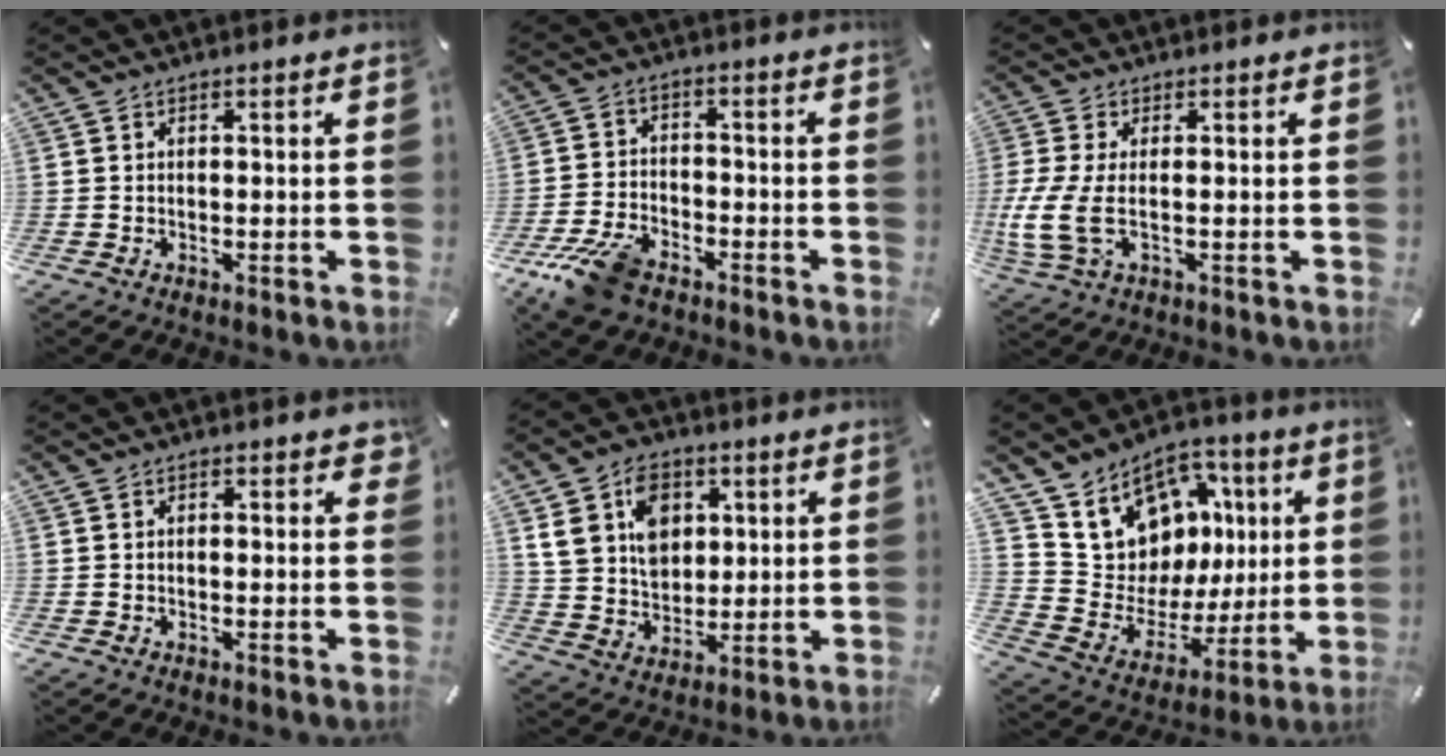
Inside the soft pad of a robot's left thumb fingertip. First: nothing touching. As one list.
[{"total": 9.8, "force": [-6.9, 4.8, 5.1], "torque": [-0.108, 0.029, -0.131]}, {"total": 8.4, "force": [-0.5, 3.8, 7.4], "torque": [-0.164, -0.015, -0.004]}, {"total": 1.6, "force": [0.7, 0.9, 1.2], "torque": [-0.008, -0.001, 0.007]}, {"total": 11.9, "force": [4.4, 9.4, 5.8], "torque": [-0.106, 0.000, 0.083]}, {"total": 12.2, "force": [6.0, 10.5, 1.7], "torque": [-0.038, -0.065, 0.124]}]